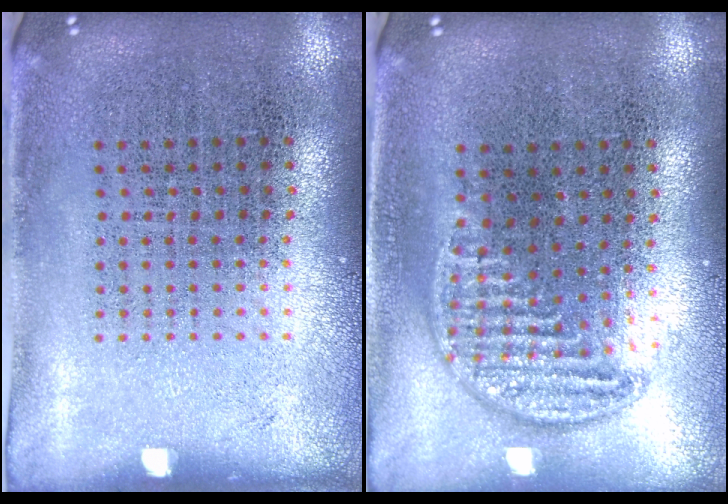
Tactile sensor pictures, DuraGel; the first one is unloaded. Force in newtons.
{"total": 0.8, "press": 0.8, "slide": 0.1}